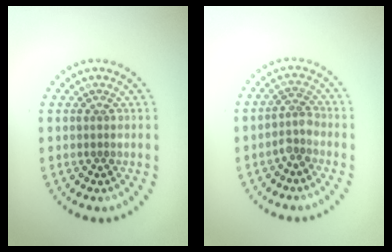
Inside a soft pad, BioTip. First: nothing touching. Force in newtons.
{"total": 1.7, "press": 1.2, "slide": 1.2}